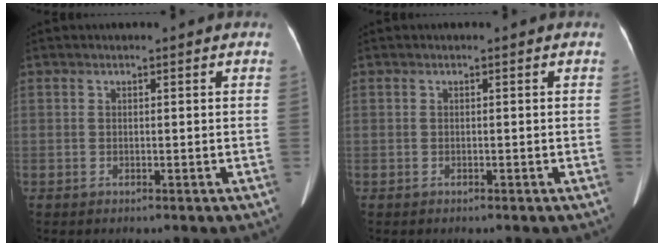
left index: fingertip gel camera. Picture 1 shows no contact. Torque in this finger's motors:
{"motor_torque": [-0.15, -0.08, -0.01, -0.01]}